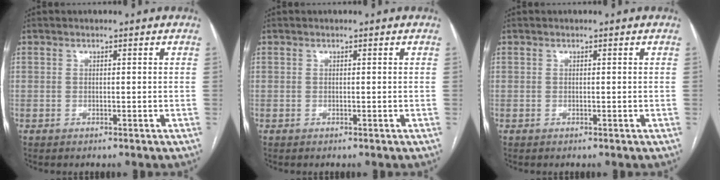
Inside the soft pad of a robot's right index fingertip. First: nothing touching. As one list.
[{"total": 0.0}, {"total": 0.0}]